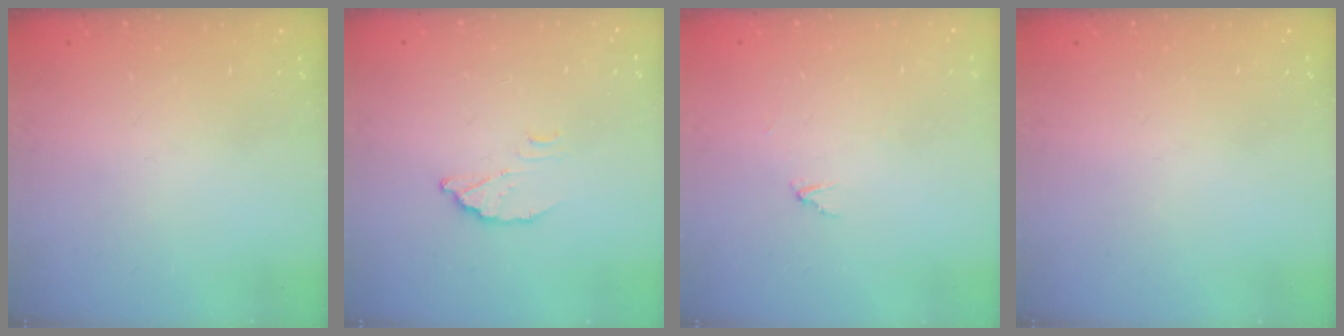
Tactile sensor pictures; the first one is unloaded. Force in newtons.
{"total": 3.7, "press": 3.7, "slide": 0.2}
{"total": 2.7, "press": 2.7, "slide": 0.1}
{"total": 0.0}